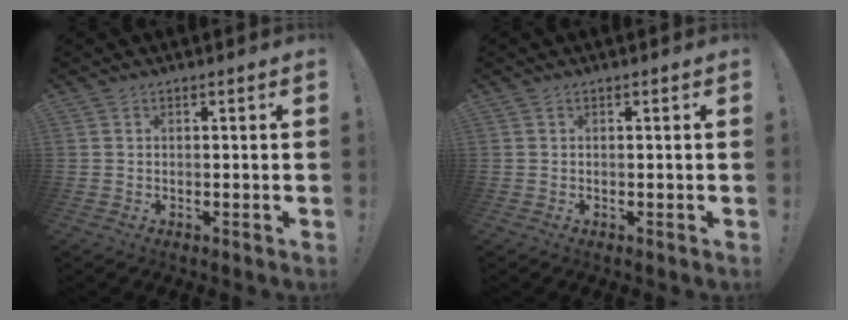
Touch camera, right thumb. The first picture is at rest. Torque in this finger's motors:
{"motor_torque": [0.00, 0.00, 0.00, 0.00, 0.00]}